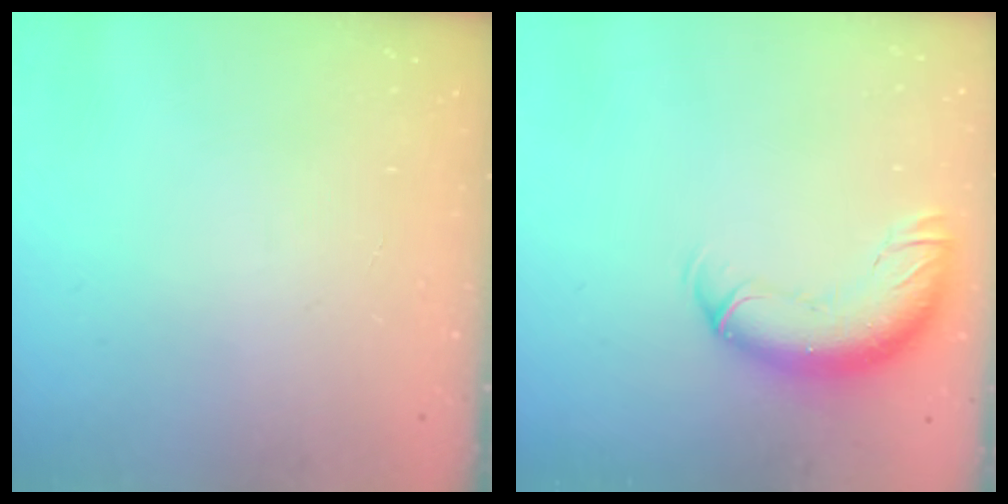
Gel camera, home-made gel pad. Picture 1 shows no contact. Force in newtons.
{"total": 13.1, "press": 12.8, "slide": 2.9}